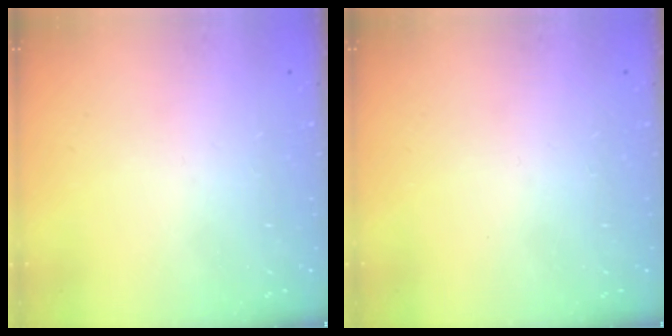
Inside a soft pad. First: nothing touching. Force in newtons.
{"total": 0.0}